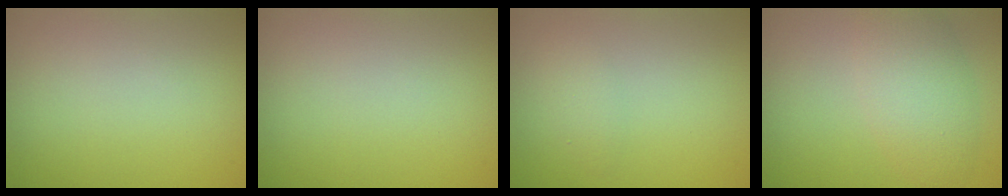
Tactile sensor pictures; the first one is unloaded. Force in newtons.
{"total": 0.0}
{"total": 1.2, "press": 1.2, "slide": 0.1}
{"total": 4.5, "press": 4.5, "slide": 0.2}